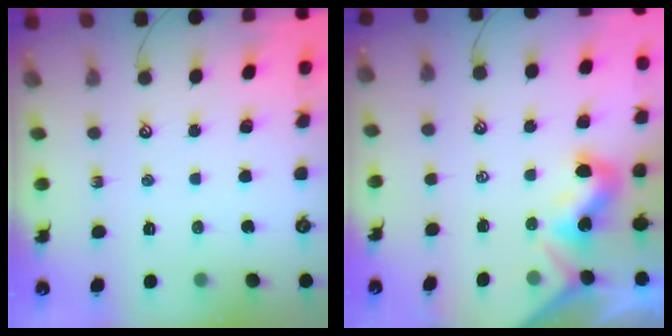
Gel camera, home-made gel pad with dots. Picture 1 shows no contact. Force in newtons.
{"total": 1.9, "press": 1.8, "slide": 0.3}